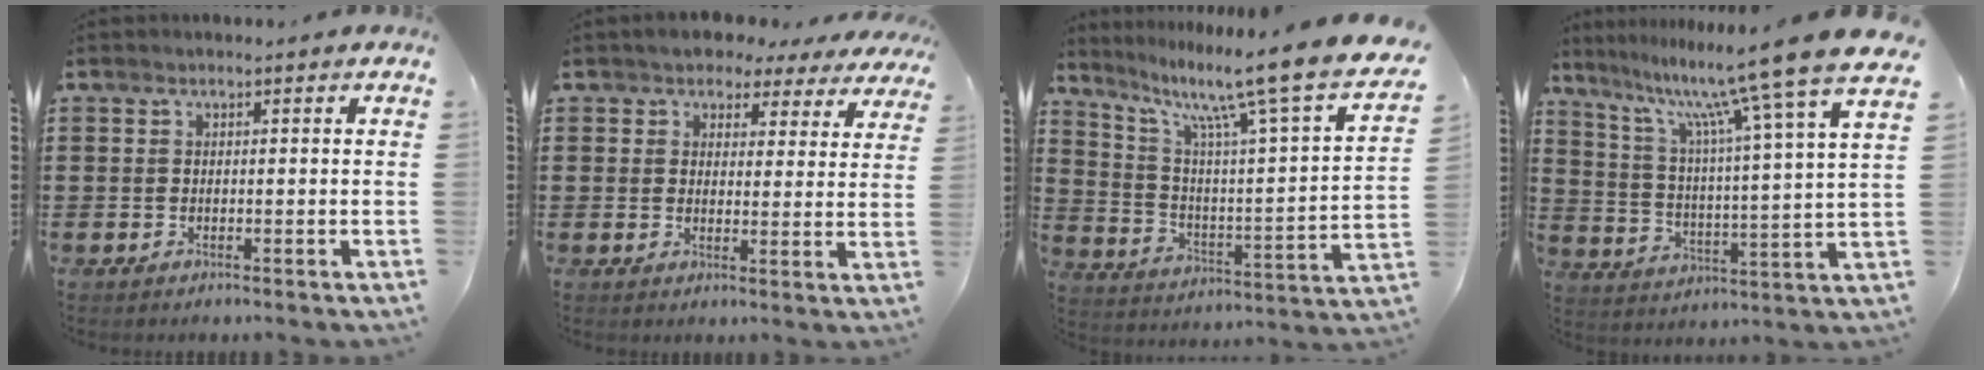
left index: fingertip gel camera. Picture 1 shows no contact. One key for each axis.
{"total": 3.9, "fx": 3.4, "fy": 1.9, "fz": 0.3, "tx": -0.021, "ty": -0.014, "tz": 0.056}
{"total": 11.7, "fx": 8.9, "fy": -0.2, "fz": 7.6, "tx": -0.154, "ty": -0.077, "tz": 0.131}
{"total": 12.5, "fx": 10.4, "fy": -1.1, "fz": 6.8, "tx": -0.157, "ty": -0.075, "tz": 0.159}